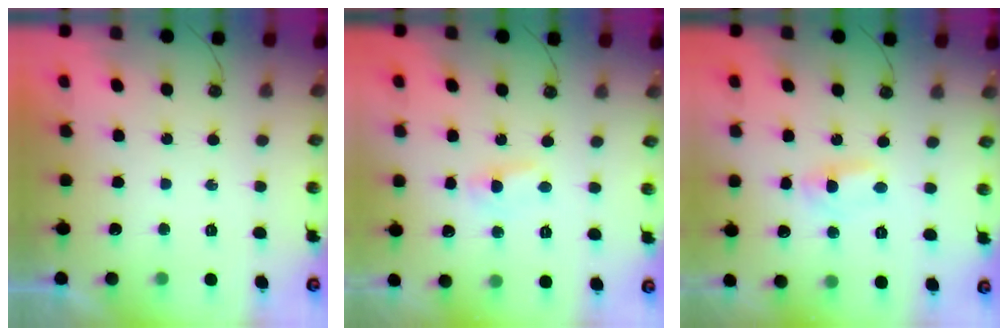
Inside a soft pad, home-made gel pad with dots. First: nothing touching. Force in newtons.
{"total": 2.5, "press": 2.5, "slide": 0.3}
{"total": 1.5, "press": 1.3, "slide": 0.7}